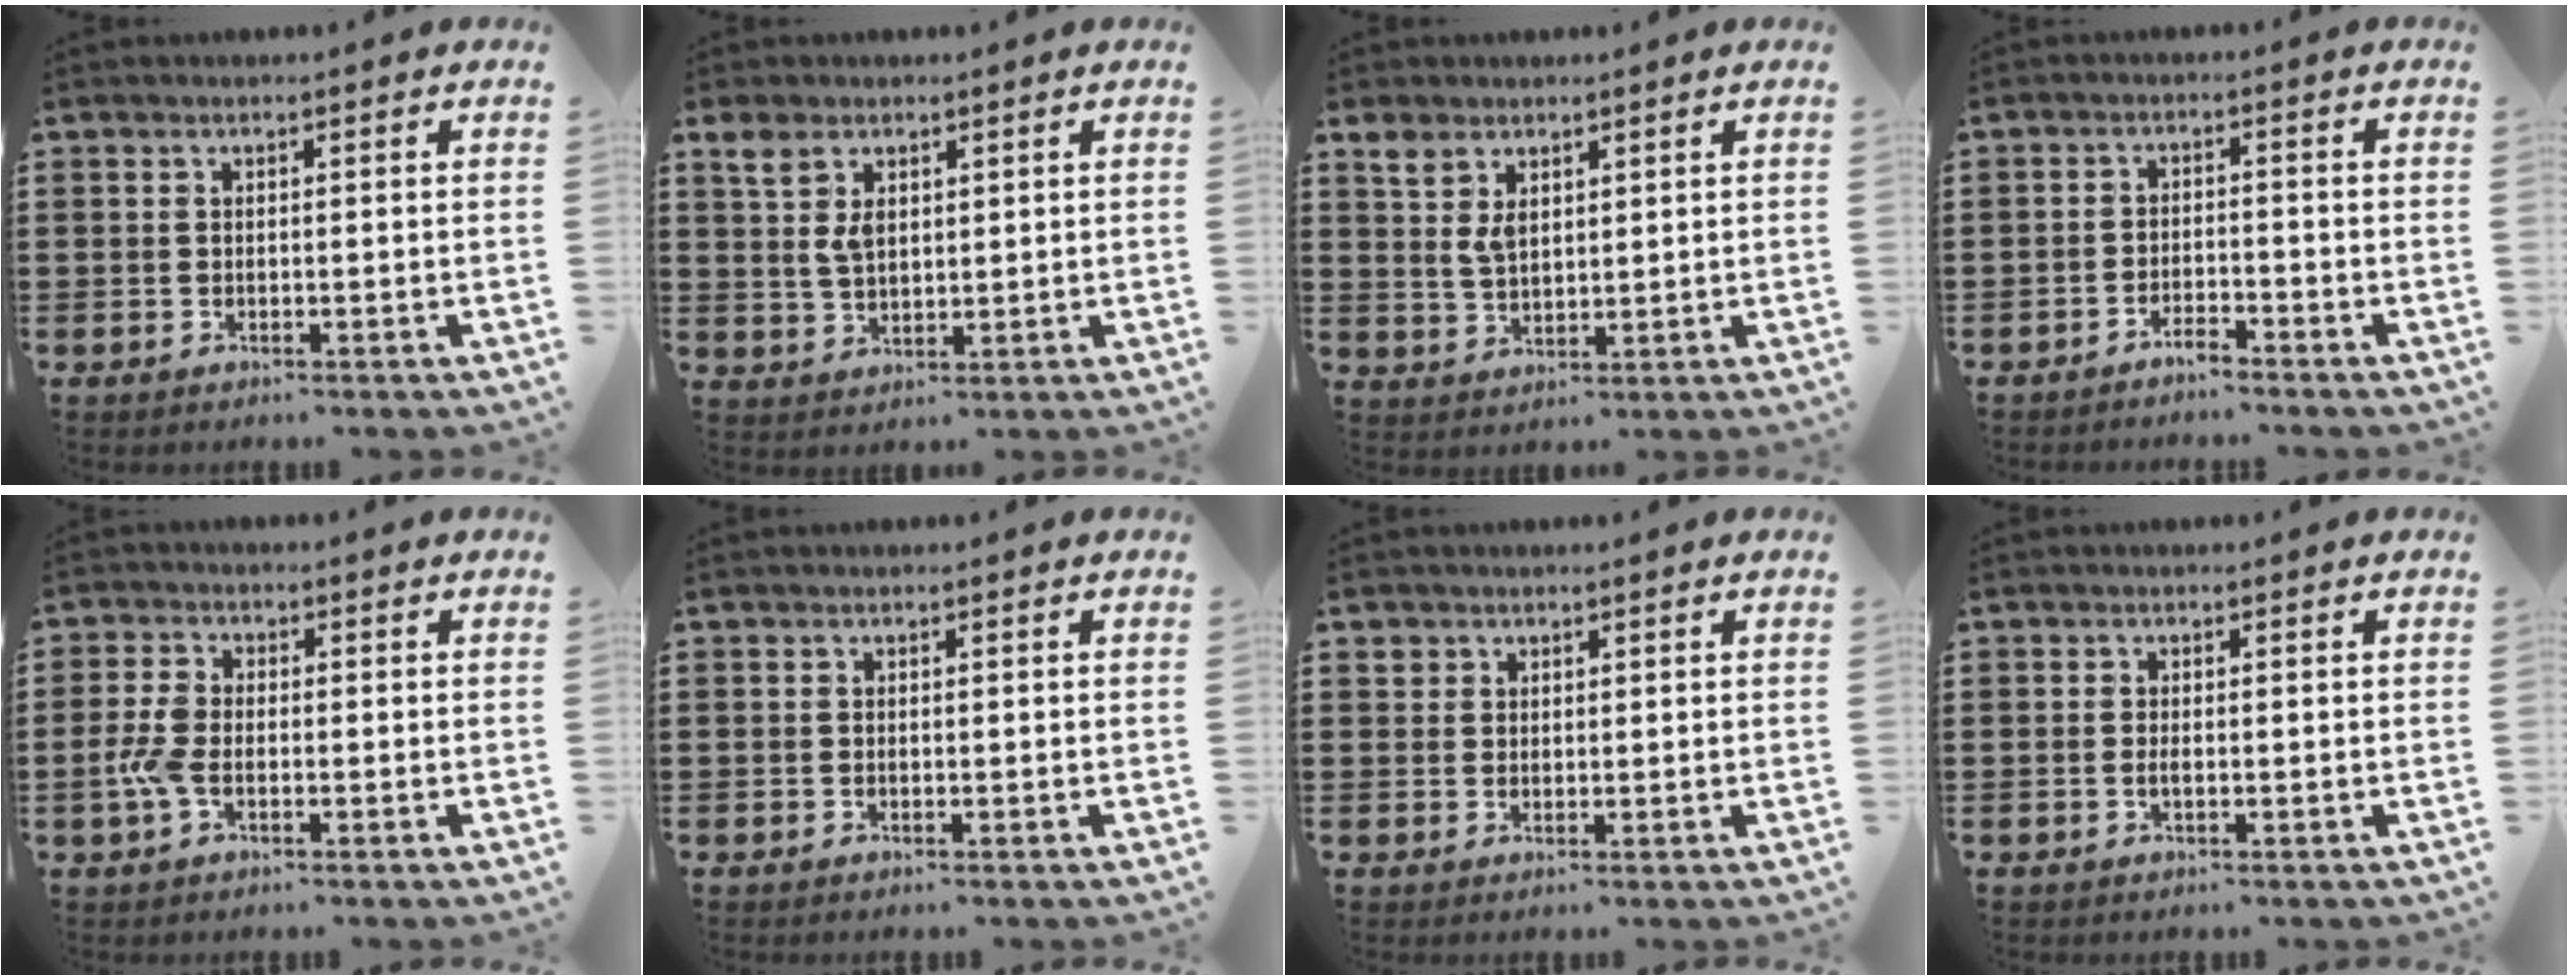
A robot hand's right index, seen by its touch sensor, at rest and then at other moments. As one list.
[{"total": 4.6, "force": [2.1, 2.5, 3.2], "torque": [-0.072, 0.009, 0.038]}, {"total": 4.2, "force": [2.3, 2.4, 2.7], "torque": [-0.061, 0.008, 0.042]}, {"total": 2.2, "force": [-2.2, 0.2, 0.3], "torque": [-0.012, 0.005, -0.046]}, {"total": 4.4, "force": [-1.3, 2.4, 3.5], "torque": [-0.096, -0.009, -0.030]}, {"total": 0.0}, {"total": 1.7, "force": [1.0, 1.3, 0.0], "torque": [-0.005, 0.006, 0.020]}, {"total": 0.9, "force": [-0.2, 0.3, 0.8], "torque": [-0.016, -0.002, -0.004]}]